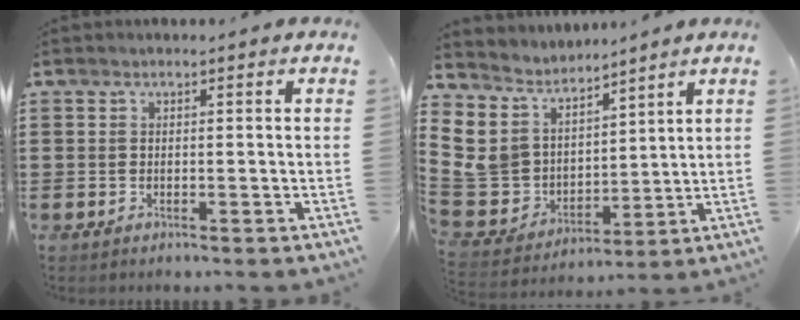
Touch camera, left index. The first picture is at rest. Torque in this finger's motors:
{"motor_torque": [1.03, -1.11, 0.57, 0.12]}